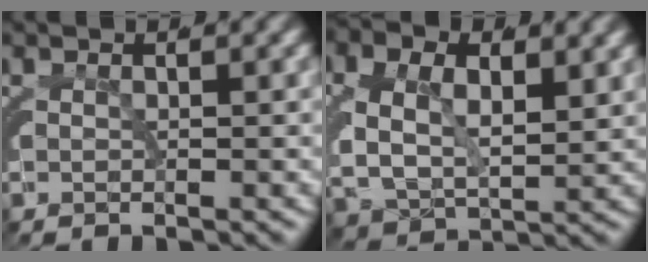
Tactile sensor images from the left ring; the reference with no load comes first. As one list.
[{"total": 6.9, "force": [0.8, 5.4, 4.3], "torque": [-0.100, -0.014, 0.016]}]